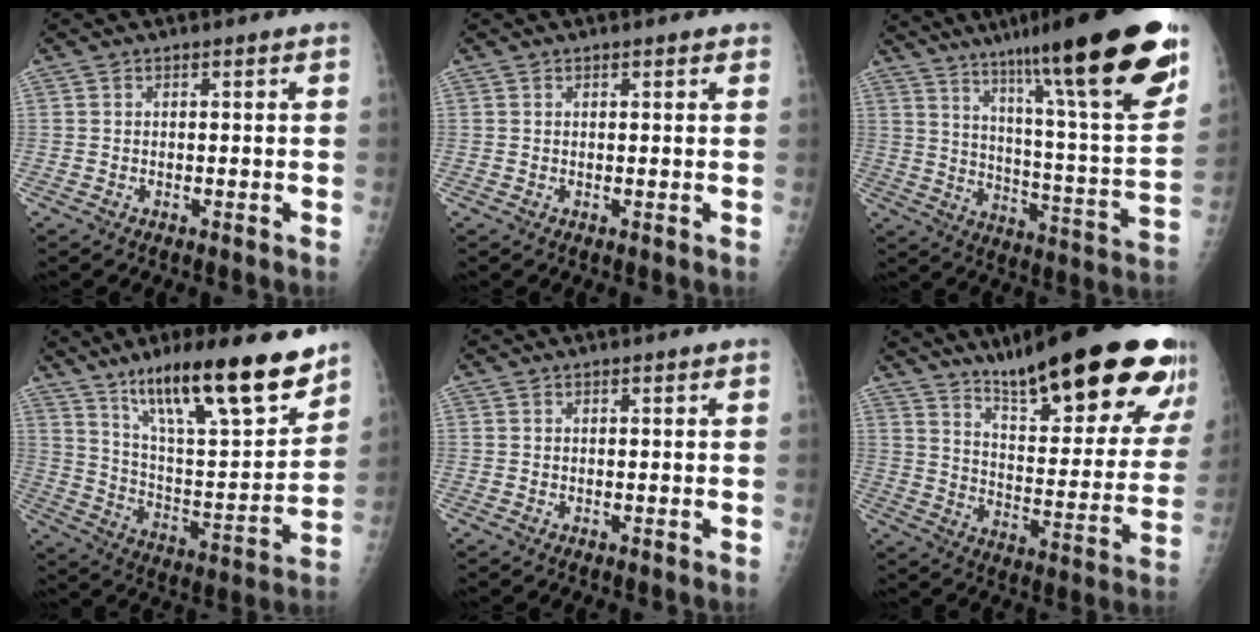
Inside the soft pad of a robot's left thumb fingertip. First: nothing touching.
{"total": 1.1, "force": [0.8, 0.4, 0.7], "torque": [-0.010, -0.002, 0.009]}
{"total": 29.1, "force": [18.2, 3.7, 22.4], "torque": [-0.318, -0.053, 0.276]}
{"total": 23.7, "force": [16.2, 5.3, 16.5], "torque": [-0.241, -0.072, 0.273]}
{"total": 0.0}
{"total": 28.5, "force": [19.2, 6.3, 20.0], "torque": [-0.257, -0.079, 0.283]}